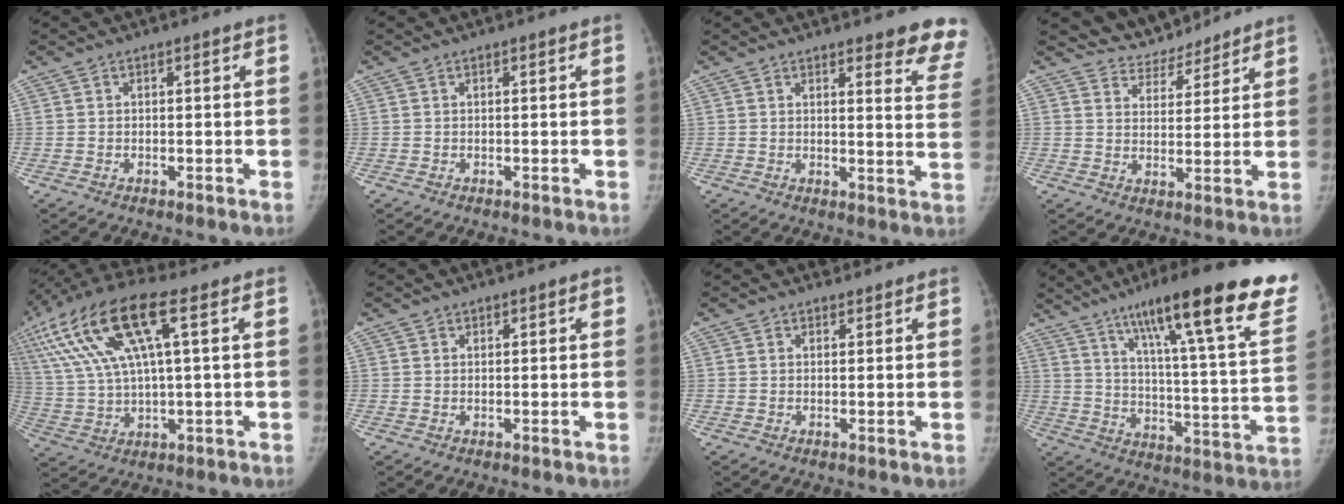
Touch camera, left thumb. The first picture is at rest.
{"total": 0.0}
{"total": 11.1, "force": [9.7, 2.5, 4.9], "torque": [-0.015, -0.066, 0.084]}
{"total": 7.8, "force": [7.3, 2.7, 0.2], "torque": [0.017, -0.044, 0.119]}
{"total": 20.5, "force": [7.6, 6.0, 18.0], "torque": [-0.399, 0.022, 0.142]}
{"total": 1.3, "force": [0.8, 0.8, 0.6], "torque": [0.007, -0.003, 0.008]}
{"total": 1.3, "force": [1.0, 0.8, -0.2], "torque": [0.015, -0.006, 0.008]}
{"total": 29.4, "force": [19.2, 4.2, 22.0], "torque": [-0.297, -0.060, 0.273]}